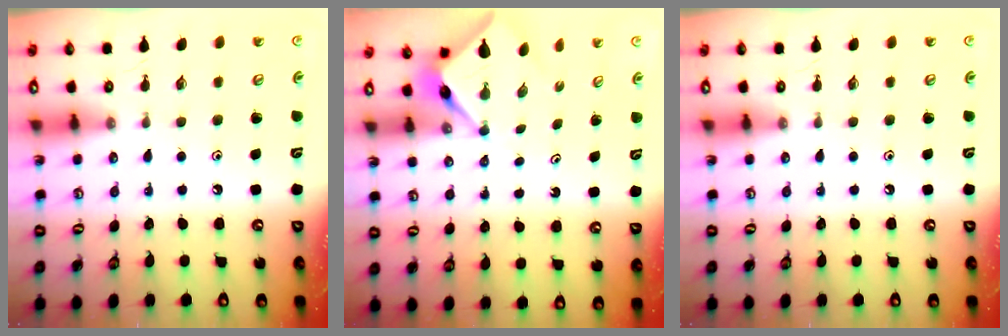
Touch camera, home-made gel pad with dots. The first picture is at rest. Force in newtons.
{"total": 4.0, "press": 4.0, "slide": 0.2}
{"total": 0.0}